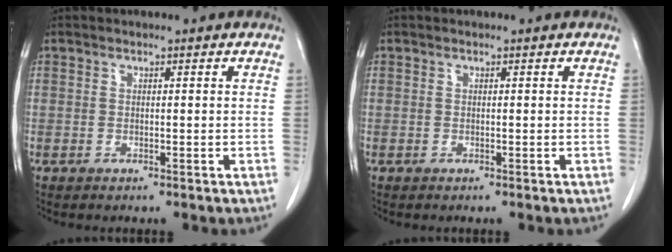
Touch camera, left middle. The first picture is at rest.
{"total": 0.0}